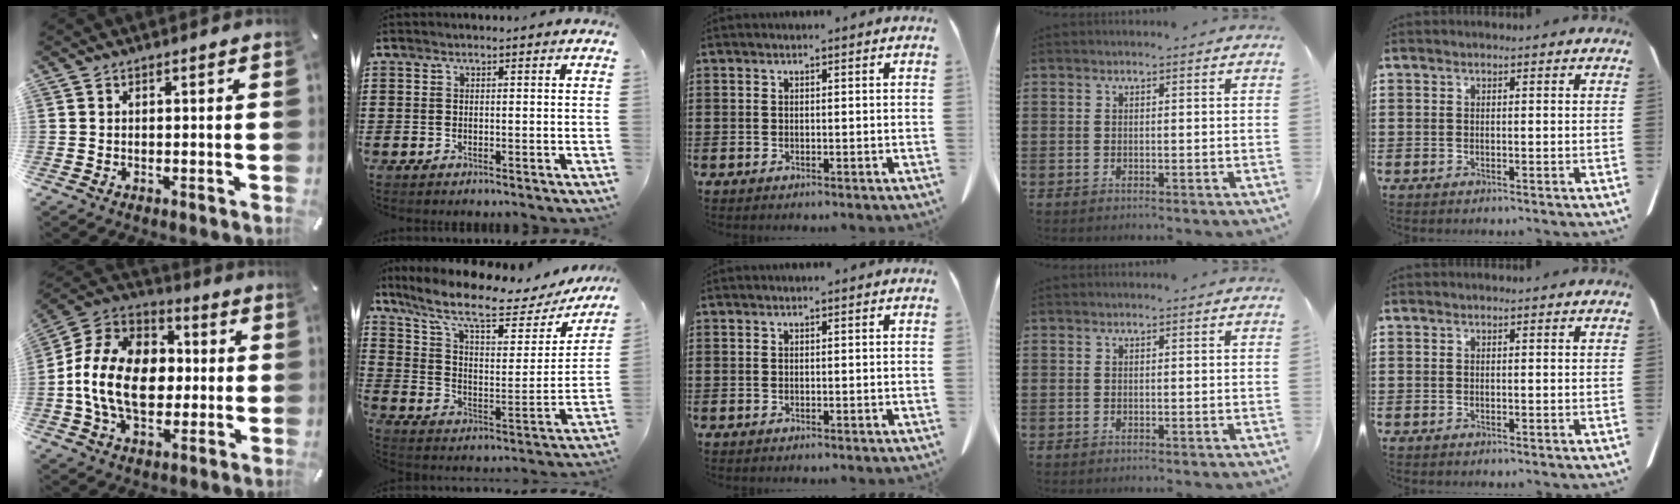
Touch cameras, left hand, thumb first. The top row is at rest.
{"thumb": {"total": 15.9, "force": [-2.5, 12.0, 10.1], "torque": [-0.223, 0.023, -0.044]}, "index": {"total": 10.8, "force": [8.1, 2.3, 6.8], "torque": [-0.156, -0.044, 0.136]}}